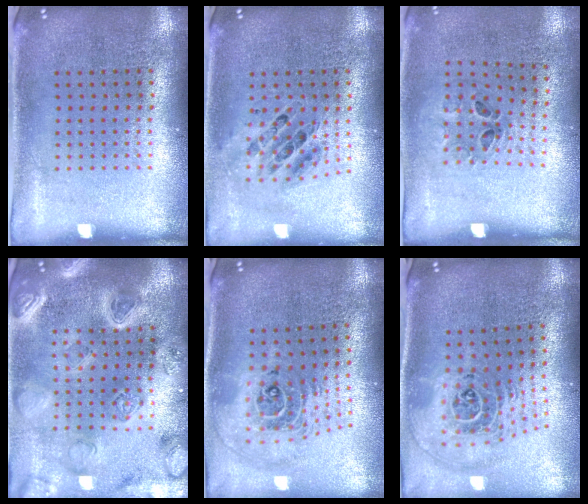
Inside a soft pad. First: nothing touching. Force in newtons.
{"total": 0.7, "press": 0.7, "slide": 0.1}
{"total": 1.2, "press": 0.6, "slide": 1.0}
{"total": 4.3, "press": 3.8, "slide": 2.0}
{"total": 2.4, "press": 1.7, "slide": 1.7}
{"total": 2.6, "press": 1.9, "slide": 1.8}